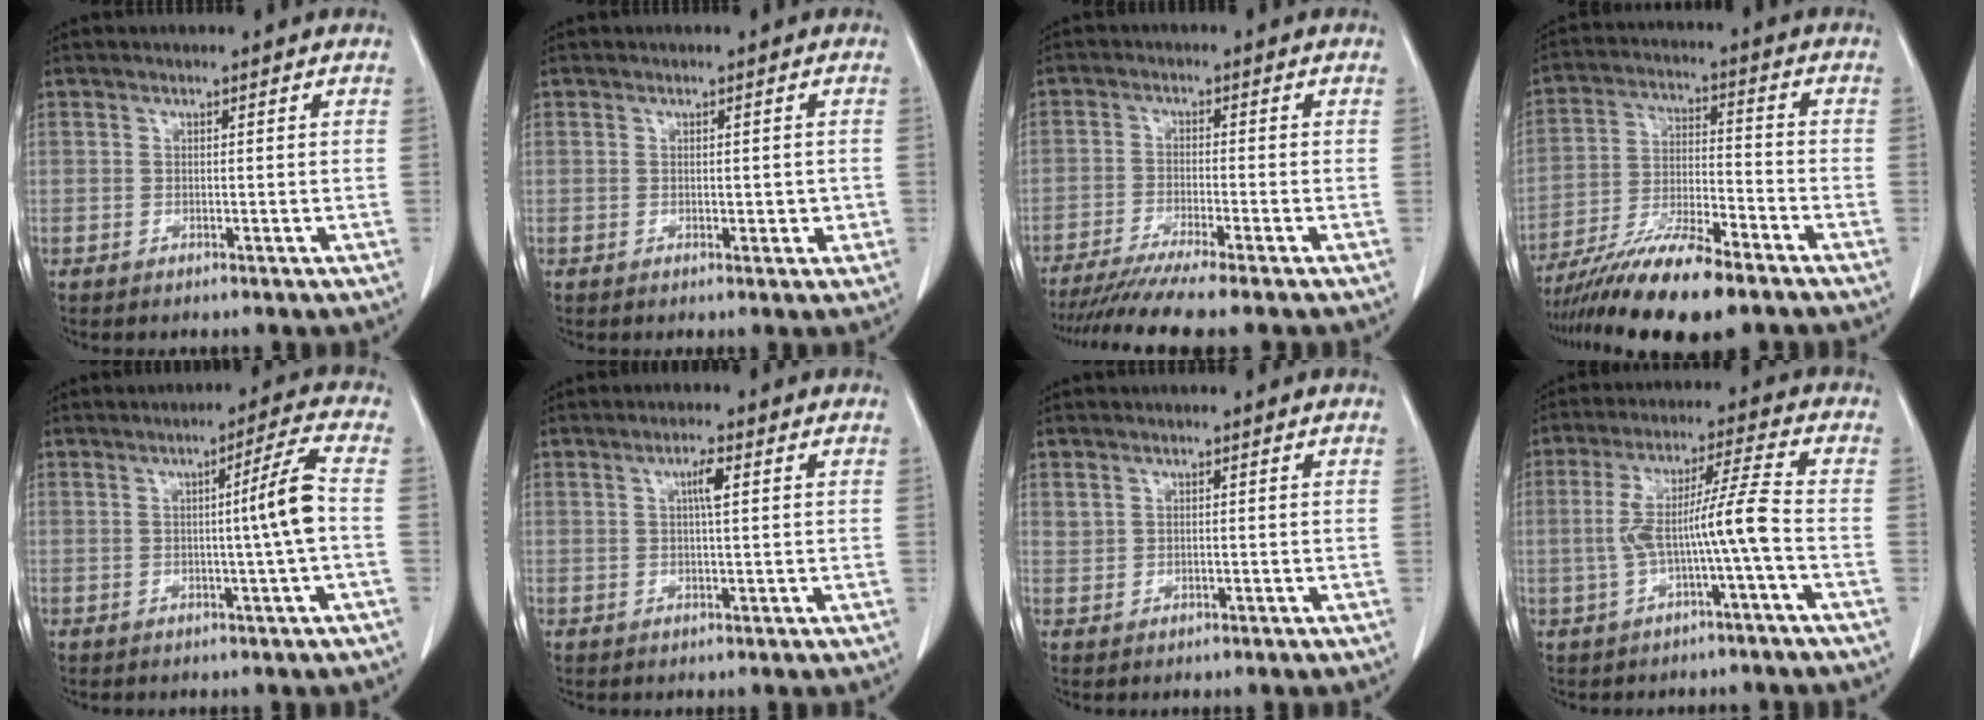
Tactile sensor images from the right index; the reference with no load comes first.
{"total": 2.0, "force": [-0.1, 1.3, 1.6], "torque": [-0.019, 0.002, 0.004]}
{"total": 10.3, "force": [-8.8, -1.2, 5.4], "torque": [-0.069, -0.028, -0.138]}
{"total": 13.9, "force": [-10.6, 2.1, 8.8], "torque": [-0.162, -0.019, -0.185]}
{"total": 6.0, "force": [-0.3, -1.5, 5.8], "torque": [-0.085, 0.003, -0.004]}
{"total": 2.7, "force": [0.8, 0.2, 2.6], "torque": [-0.047, 0.002, 0.014]}
{"total": 0.9, "force": [0.7, 0.4, 0.2], "torque": [0.000, 0.000, 0.014]}
{"total": 8.4, "force": [-1.7, -0.6, 8.2], "torque": [-0.159, 0.025, -0.025]}